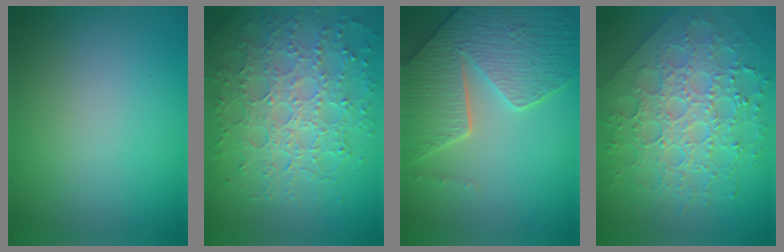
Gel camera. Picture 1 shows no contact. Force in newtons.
{"total": 7.7, "press": 5.4, "slide": 5.4}
{"total": 8.4, "press": 6.0, "slide": 5.8}
{"total": 8.4, "press": 6.1, "slide": 5.8}